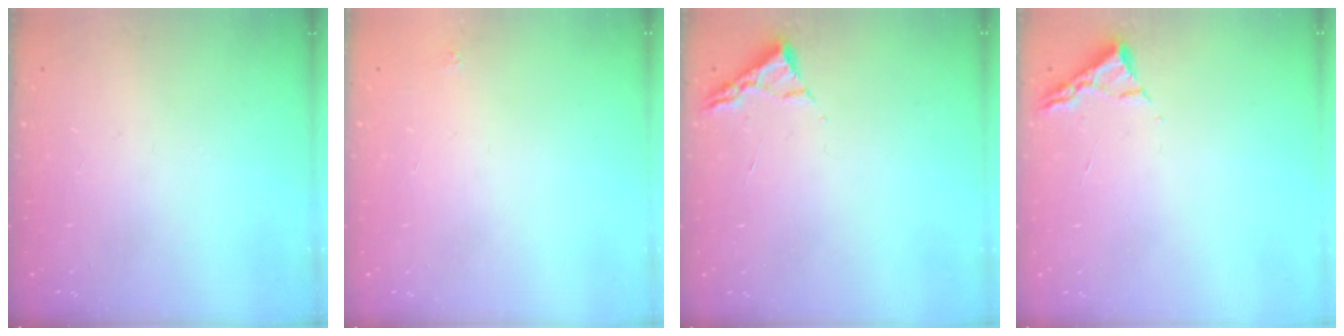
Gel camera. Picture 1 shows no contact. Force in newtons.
{"total": 1.8, "press": 1.7, "slide": 0.1}
{"total": 3.0, "press": 2.9, "slide": 0.4}
{"total": 3.0, "press": 2.9, "slide": 0.4}